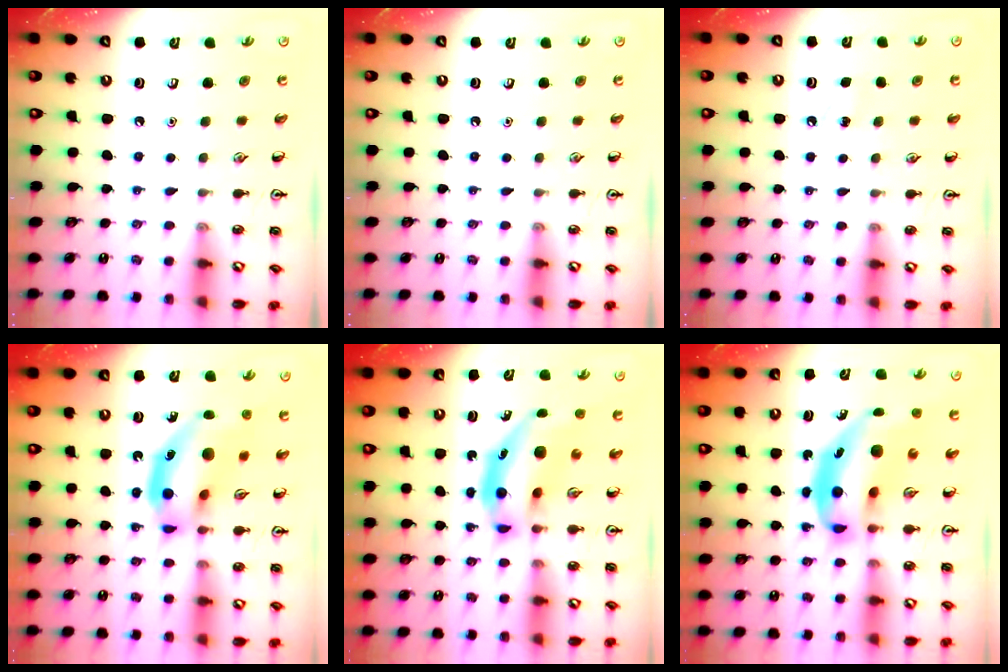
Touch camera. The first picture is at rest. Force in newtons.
{"total": 0.0}
{"total": 3.3, "press": 3.1, "slide": 1.2}
{"total": 16.6, "press": 16.3, "slide": 3.2}
{"total": 10.5, "press": 10.0, "slide": 3.0}
{"total": 14.1, "press": 13.5, "slide": 4.0}